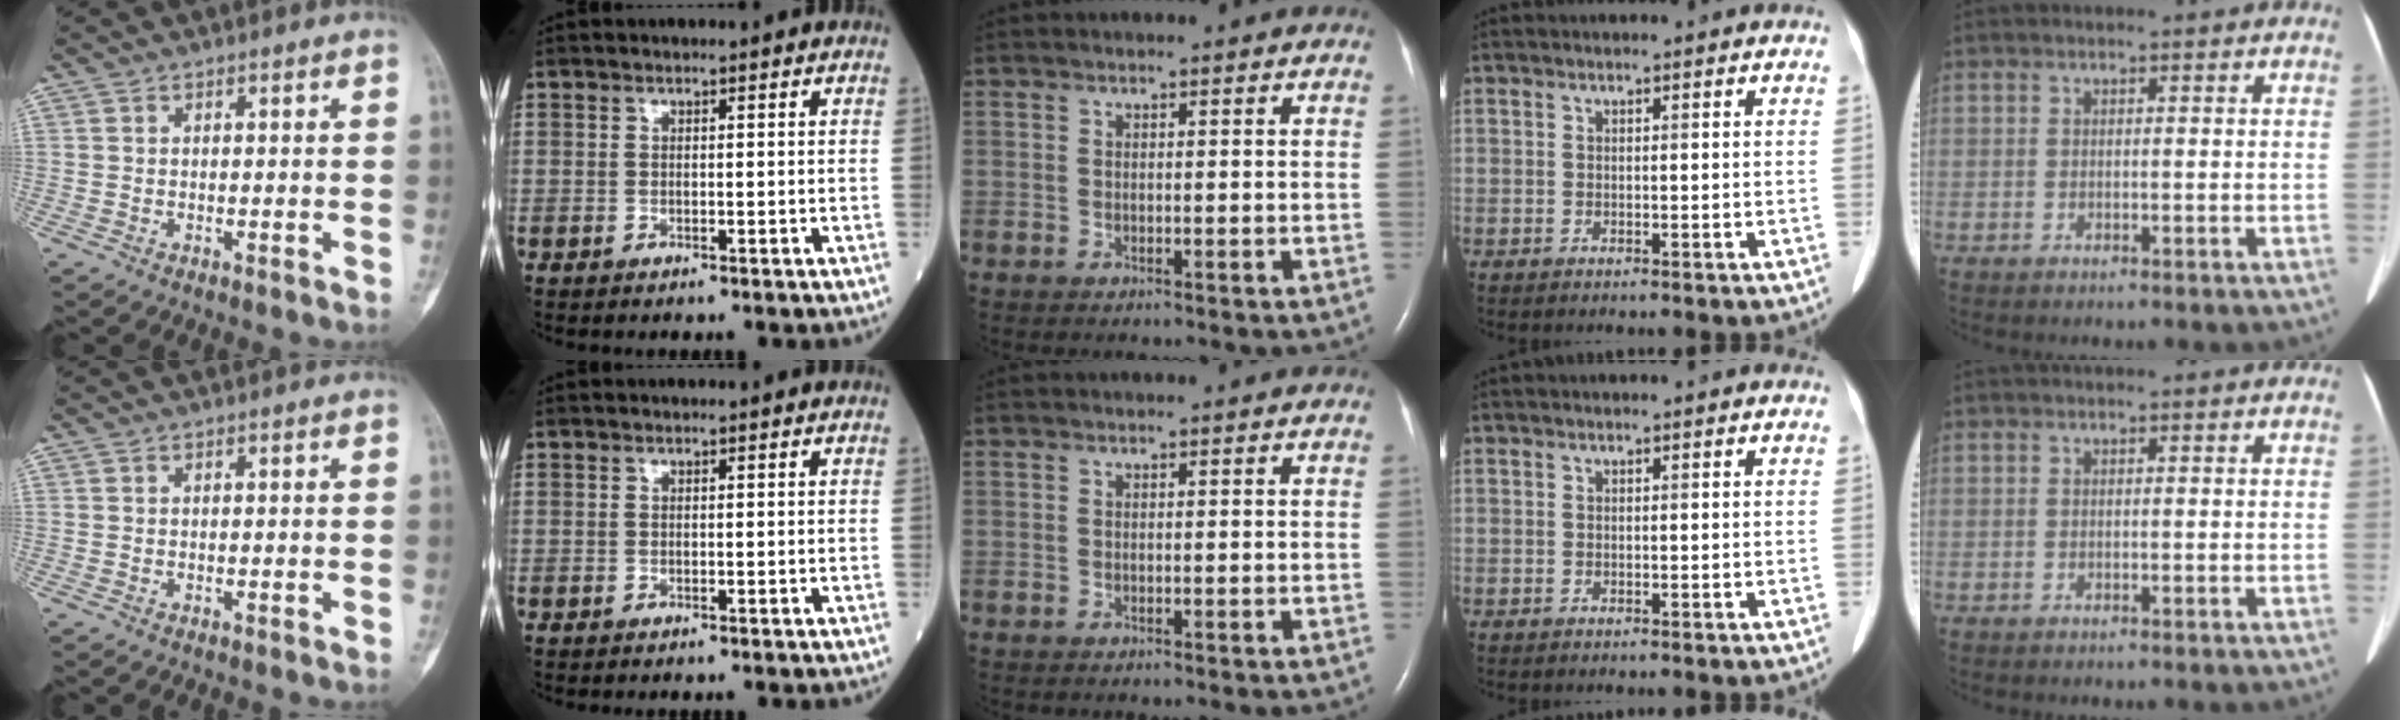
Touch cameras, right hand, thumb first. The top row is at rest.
{}